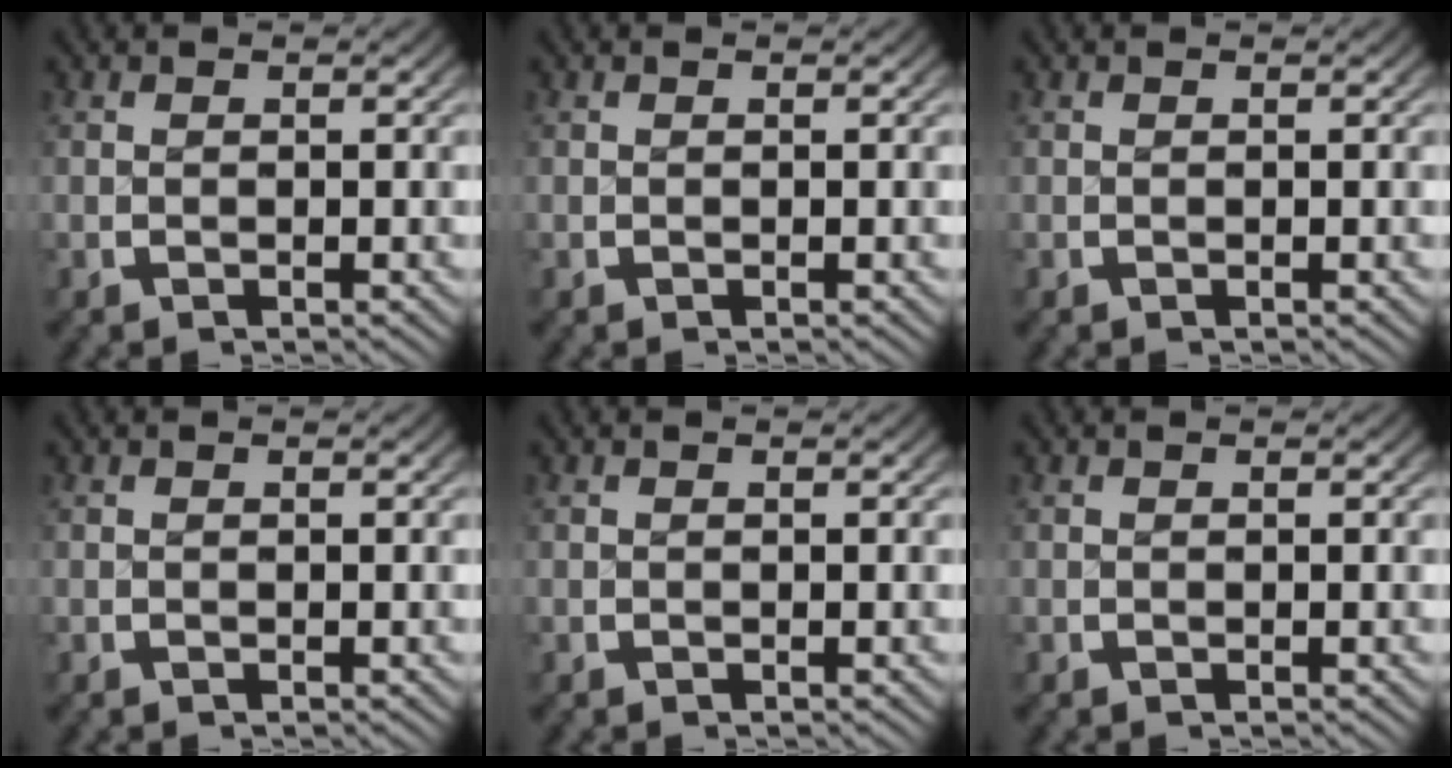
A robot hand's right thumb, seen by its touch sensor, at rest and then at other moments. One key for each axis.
{"total": 0.0}
{"total": 0.0}
{"total": 0.0}
{"total": 0.0}
{"total": 0.0}